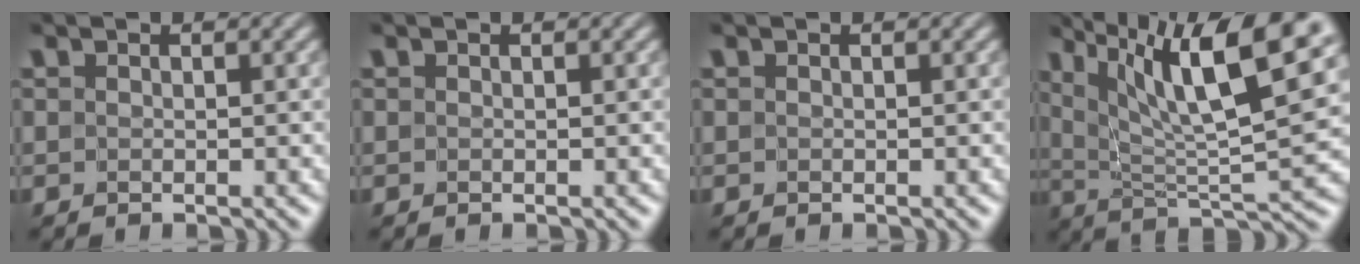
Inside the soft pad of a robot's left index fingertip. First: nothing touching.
{"total": 0.0}
{"total": 0.0}
{"total": 12.0, "force": [5.7, 2.7, 10.1], "torque": [-0.171, 0.007, 0.100]}